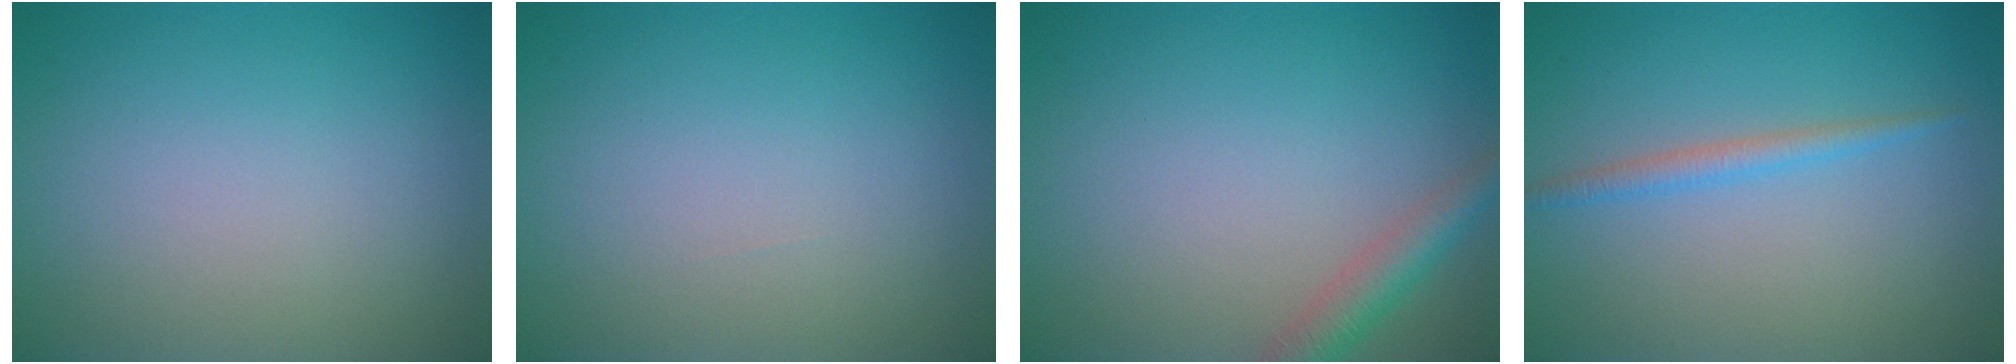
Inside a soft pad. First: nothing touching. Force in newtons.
{"total": 0.0}
{"total": 2.6, "press": 2.6, "slide": 0.2}
{"total": 1.6, "press": 1.6, "slide": 0.0}